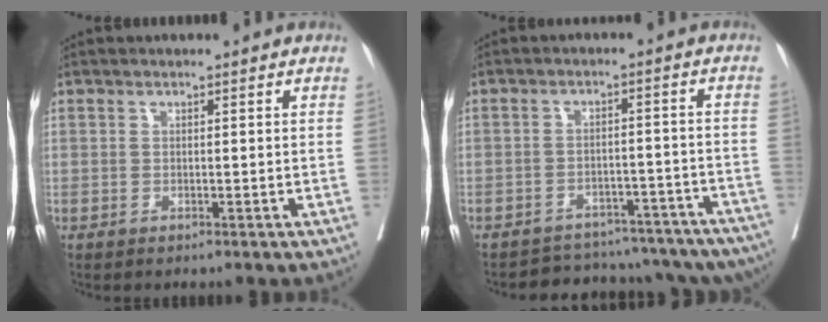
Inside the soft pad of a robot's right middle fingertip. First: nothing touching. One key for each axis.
{"total": 19.5, "fx": -17.5, "fy": 6.7, "fz": 5.4, "tx": -0.063, "ty": 0.022, "tz": -0.204}